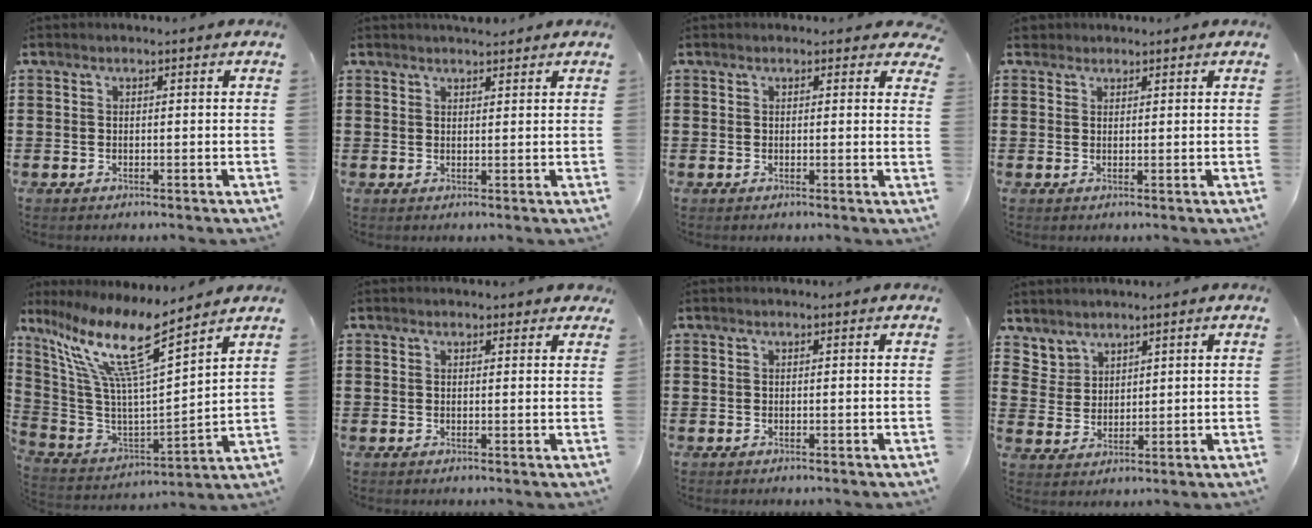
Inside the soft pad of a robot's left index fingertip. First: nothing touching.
{"total": 1.9, "force": [1.8, 0.5, 0.4], "torque": [-0.012, 0.004, 0.034]}
{"total": 1.2, "force": [0.9, 0.7, 0.4], "torque": [-0.004, 0.004, 0.015]}
{"total": 1.6, "force": [1.4, 0.8, 0.2], "torque": [-0.008, 0.006, 0.027]}
{"total": 13.4, "force": [8.8, 1.3, 10.0], "torque": [-0.233, -0.063, 0.141]}
{"total": 1.2, "force": [0.9, 0.5, 0.4], "torque": [-0.002, 0.002, 0.015]}
{"total": 0.0}
{"total": 3.7, "force": [3.1, 2.1, 0.1], "torque": [-0.017, -0.001, 0.060]}